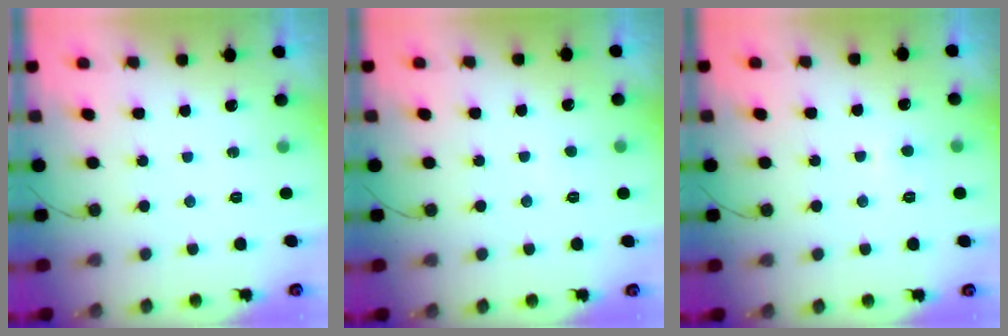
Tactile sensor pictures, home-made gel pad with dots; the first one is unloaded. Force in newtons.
{"total": 1.7, "press": 1.7, "slide": 0.1}
{"total": 3.7, "press": 3.7, "slide": 0.5}